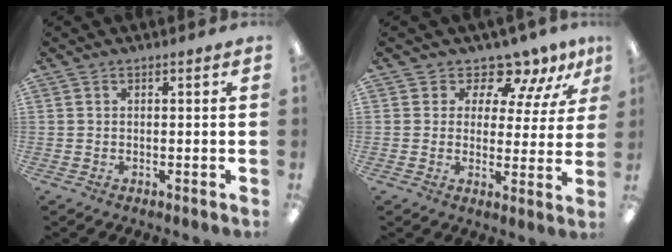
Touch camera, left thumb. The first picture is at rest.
{"total": 9.1, "force": [7.8, 3.9, 2.4], "torque": [-0.048, -0.060, 0.143]}